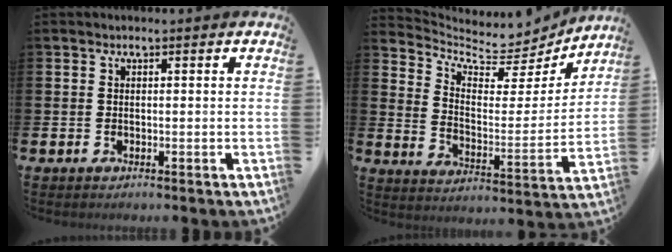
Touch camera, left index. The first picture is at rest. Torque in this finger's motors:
{"motor_torque": [-0.26, -0.18, 0.00, -0.01]}